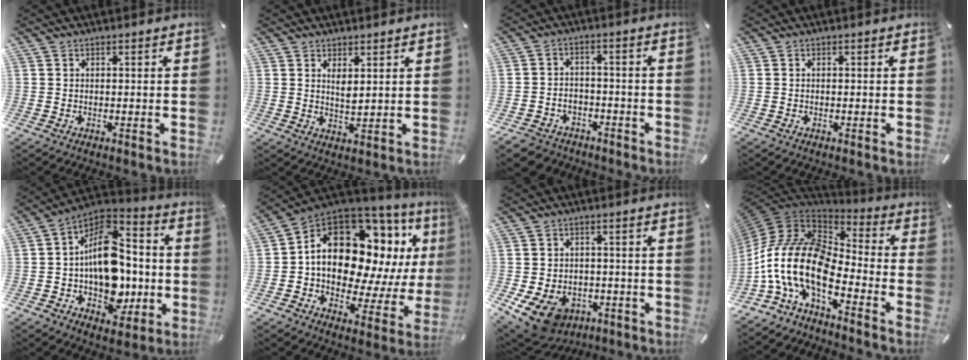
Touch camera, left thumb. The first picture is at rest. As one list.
[{"total": 3.1, "force": [2.2, 1.1, 2.0], "torque": [-0.035, -0.011, 0.037]}, {"total": 5.0, "force": [-3.2, 3.7, 1.1], "torque": [-0.035, 0.010, -0.065]}, {"total": 0.0}, {"total": 17.0, "force": [-1.9, 12.5, 11.4], "torque": [-0.180, -0.003, -0.032]}, {"total": 18.4, "force": [5.7, 11.7, 13.0], "torque": [-0.231, -0.050, 0.095]}, {"total": 10.2, "force": [-5.1, 7.2, 5.2], "torque": [-0.119, 0.029, -0.090]}, {"total": 18.0, "force": [-6.9, 9.5, 13.6], "torque": [-0.310, 0.008, -0.129]}]